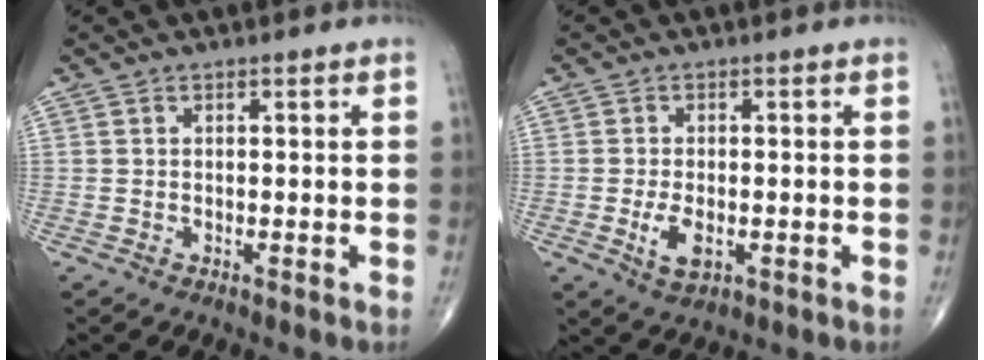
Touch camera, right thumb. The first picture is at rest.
{"total": 4.5, "force": [-1.2, 2.4, 3.7], "torque": [-0.065, -0.005, -0.016]}